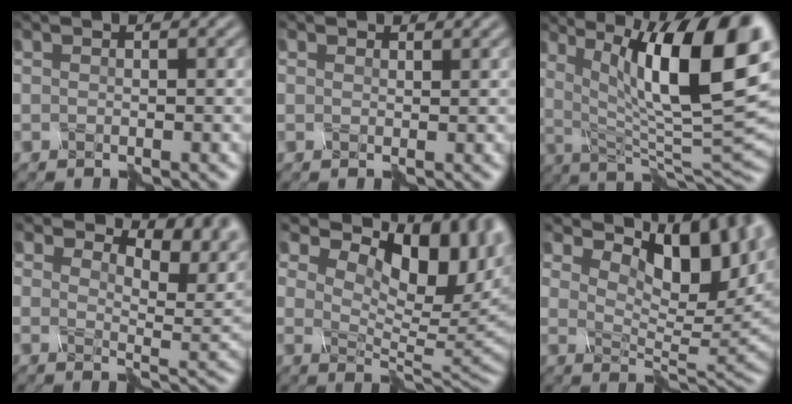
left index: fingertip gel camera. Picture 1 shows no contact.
{"total": 0.8, "force": [0.7, 0.4, -0.1], "torque": [-0.004, -0.003, 0.010]}
{"total": 13.9, "force": [4.3, 3.5, 12.7], "torque": [-0.191, -0.003, 0.074]}
{"total": 7.1, "force": [4.8, 2.8, 4.4], "torque": [-0.068, 0.005, 0.076]}
{"total": 12.2, "force": [5.8, 6.0, 8.9], "torque": [-0.128, 0.022, 0.082]}
{"total": 9.3, "force": [5.0, 4.1, 6.6], "torque": [-0.105, 0.005, 0.082]}